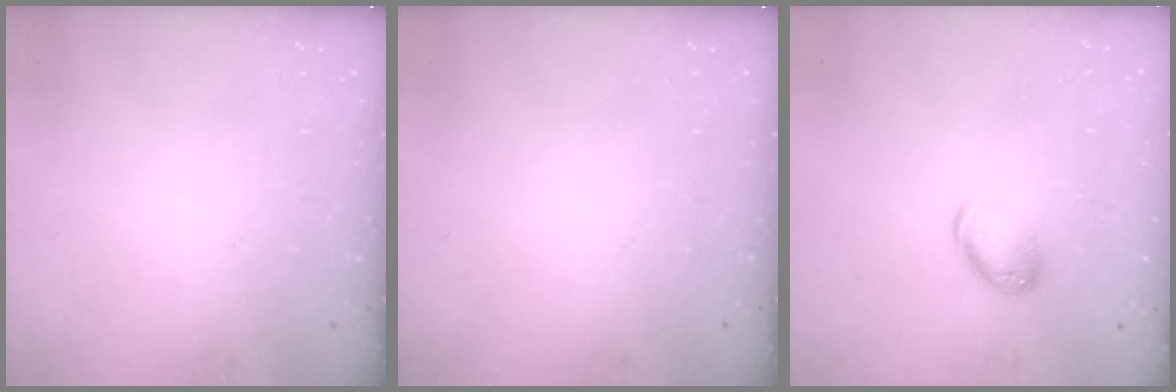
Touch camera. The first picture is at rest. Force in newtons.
{"total": 0.0}
{"total": 9.6, "press": 9.4, "slide": 1.5}